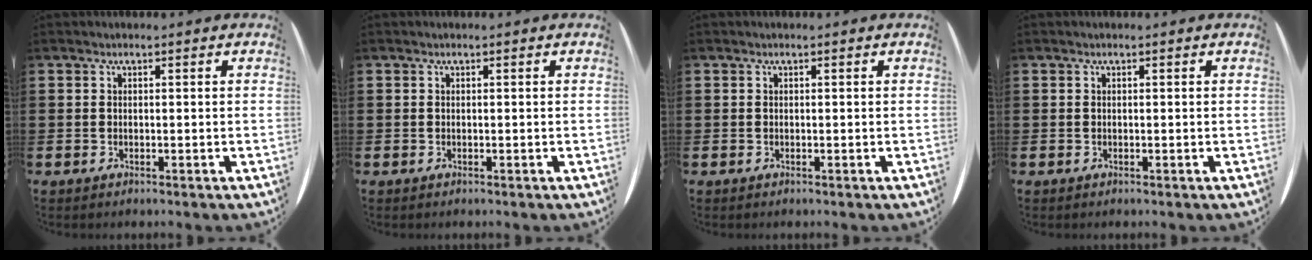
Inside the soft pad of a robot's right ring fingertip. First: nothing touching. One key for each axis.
{"total": 0.0}
{"total": 0.0}
{"total": 0.0}